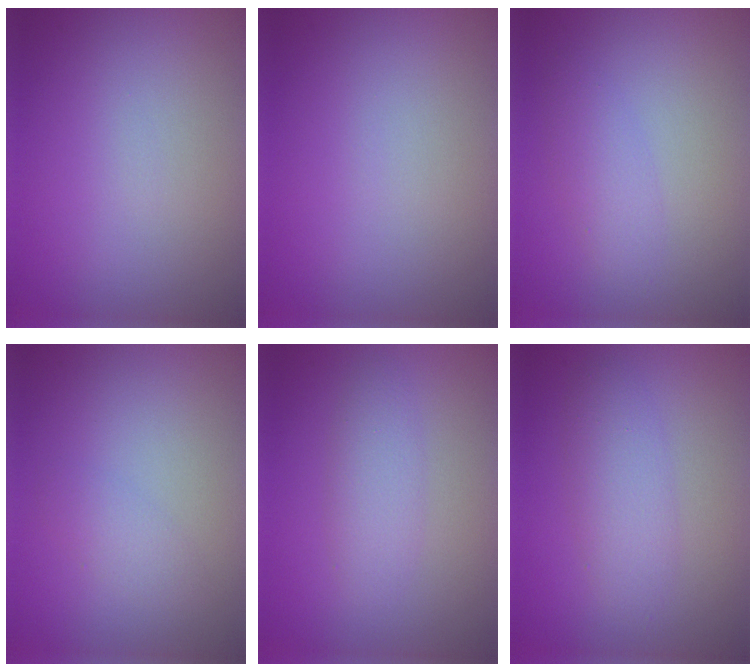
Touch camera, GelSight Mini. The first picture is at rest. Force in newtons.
{"total": 0.0}
{"total": 1.9, "press": 1.9, "slide": 0.1}
{"total": 1.5, "press": 1.5, "slide": 0.1}
{"total": 2.3, "press": 2.3, "slide": 0.1}
{"total": 3.0, "press": 3.0, "slide": 0.2}